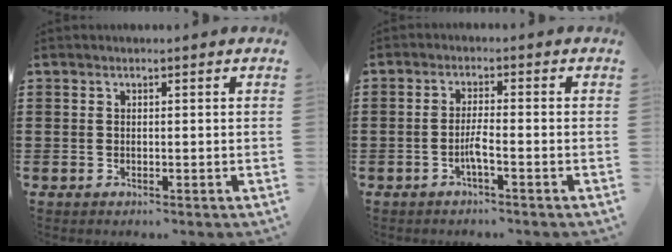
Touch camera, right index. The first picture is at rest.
{"total": 2.8, "force": [-1.3, 0.1, 2.5], "torque": [-0.053, -0.003, -0.028]}